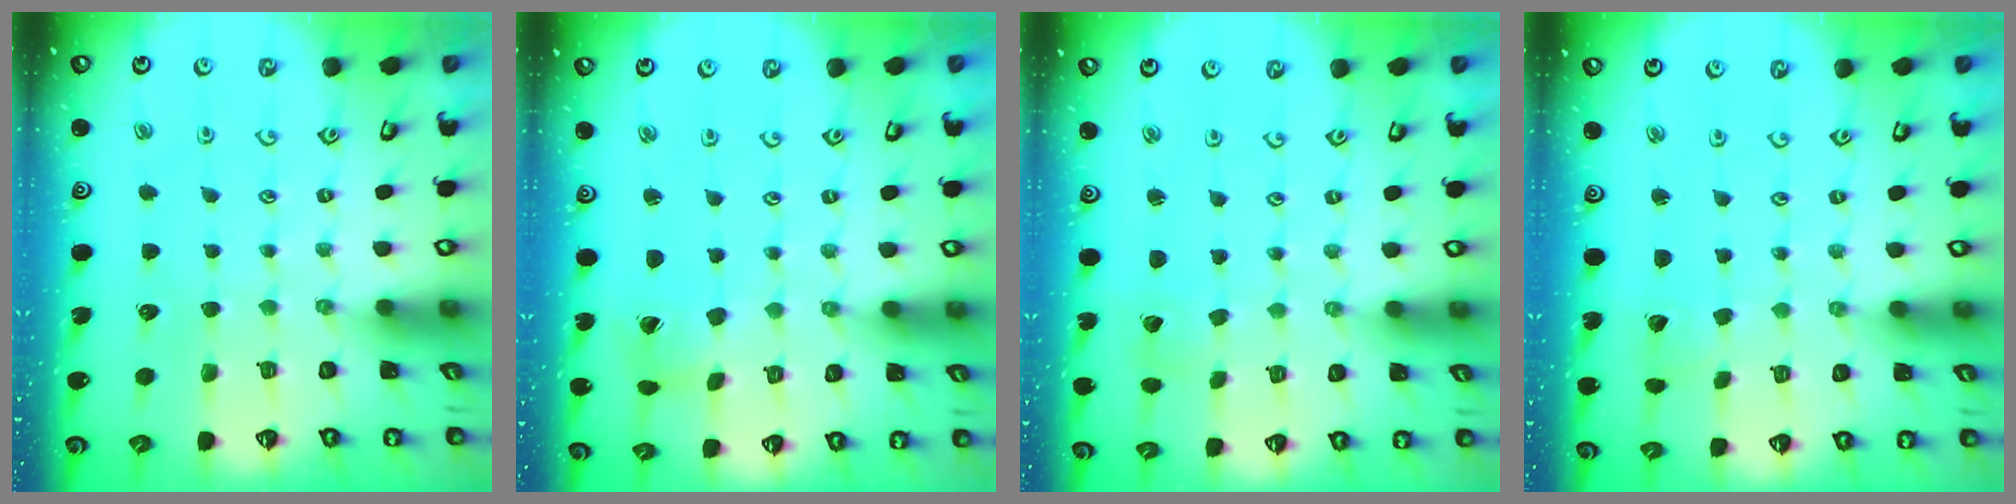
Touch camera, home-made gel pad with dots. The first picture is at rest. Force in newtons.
{"total": 2.2, "press": 2.2, "slide": 0.4}
{"total": 2.0, "press": 2.0, "slide": 0.2}
{"total": 1.7, "press": 1.7, "slide": 0.1}